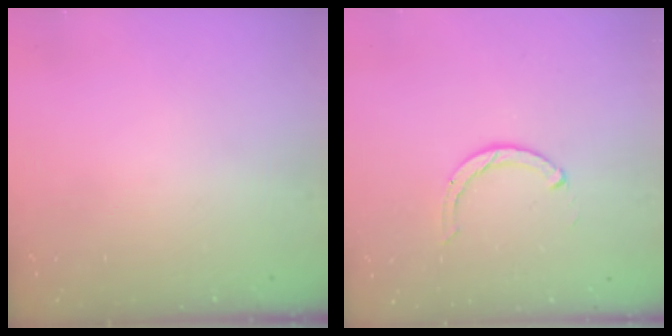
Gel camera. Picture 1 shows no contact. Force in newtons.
{"total": 2.3, "press": 2.3, "slide": 0.4}